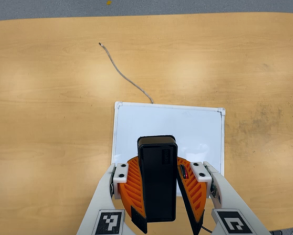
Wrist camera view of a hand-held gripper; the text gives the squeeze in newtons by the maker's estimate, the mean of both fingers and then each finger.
{"total": 8.9, "left": 9.2, "right": 8.7}